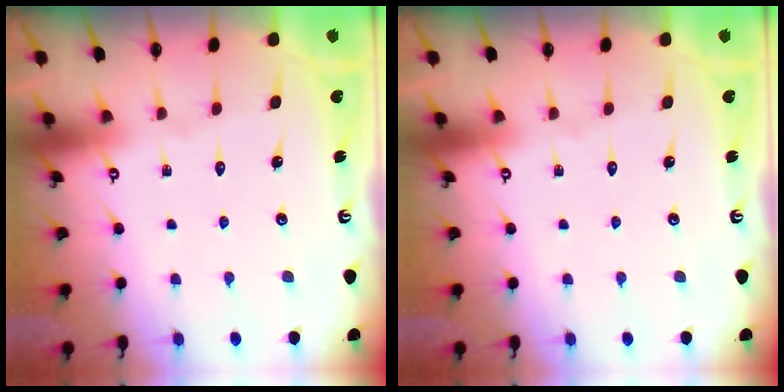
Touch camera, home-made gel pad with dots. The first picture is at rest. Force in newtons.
{"total": 0.0}